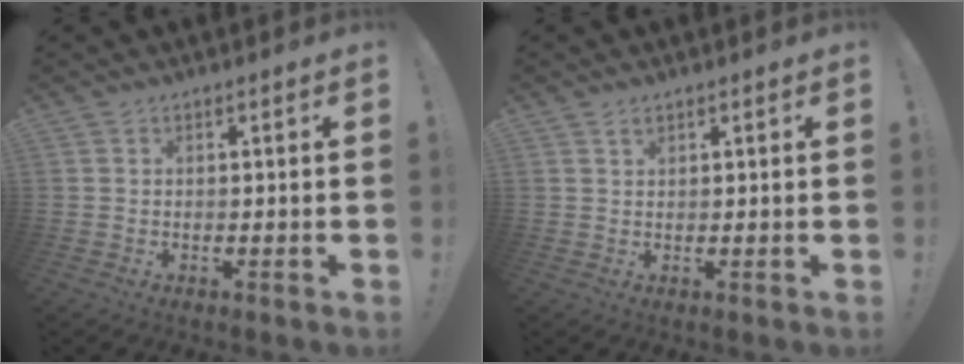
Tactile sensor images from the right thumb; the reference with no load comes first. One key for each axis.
{"total": 1.2, "fx": 0.9, "fy": 0.6, "fz": 0.6, "tx": -0.010, "ty": -0.001, "tz": 0.016}